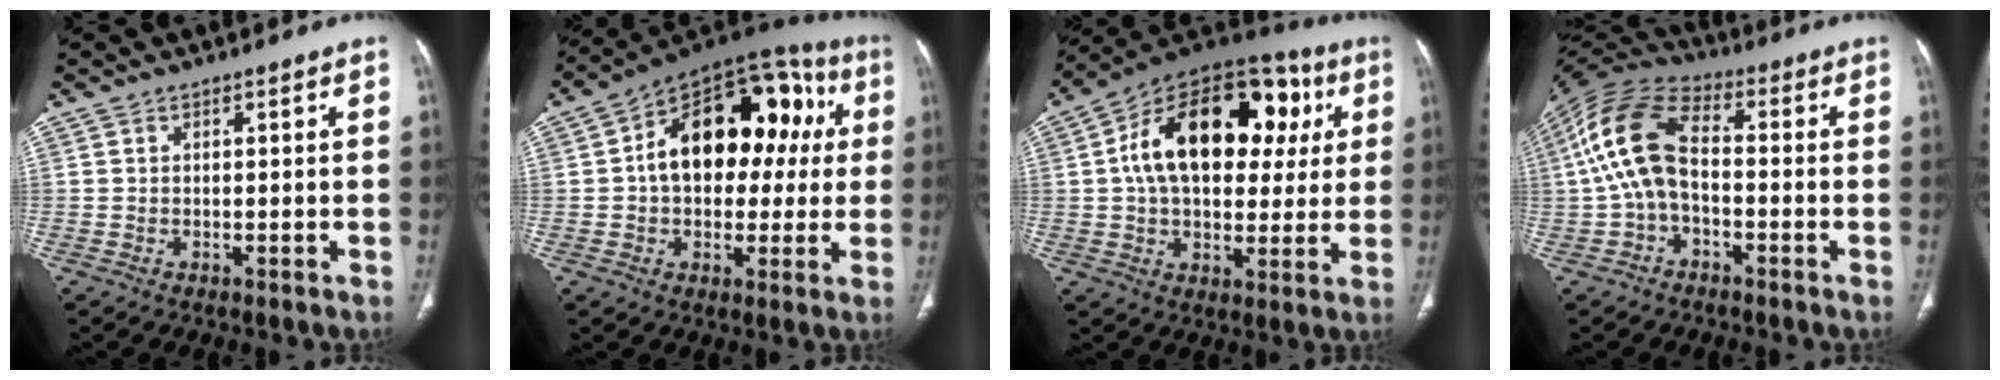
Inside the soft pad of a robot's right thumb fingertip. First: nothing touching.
{"total": 22.6, "force": [2.8, 14.3, 17.2], "torque": [-0.211, 0.045, 0.034]}
{"total": 25.5, "force": [5.3, 15.7, 19.4], "torque": [-0.277, 0.031, 0.076]}
{"total": 13.3, "force": [-1.0, 7.9, 10.7], "torque": [-0.214, 0.037, -0.029]}